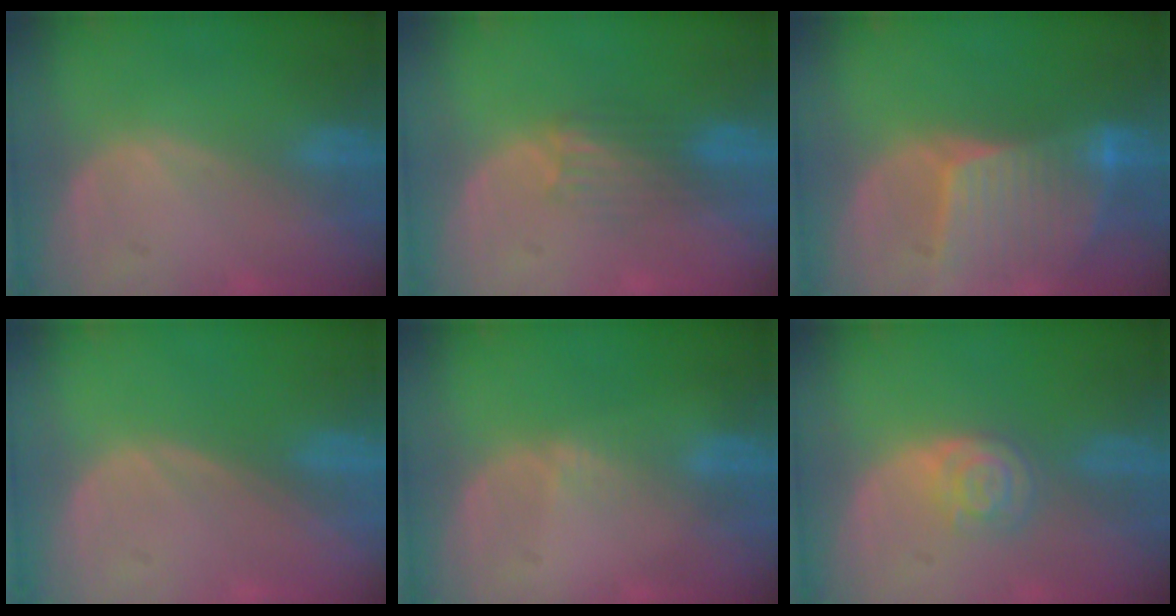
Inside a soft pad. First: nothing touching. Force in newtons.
{"total": 3.3, "press": 3.3, "slide": 0.1}
{"total": 8.7, "press": 7.8, "slide": 3.9}
{"total": 0.0}
{"total": 0.8, "press": 0.8, "slide": 0.2}
{"total": 4.1, "press": 3.8, "slide": 1.6}